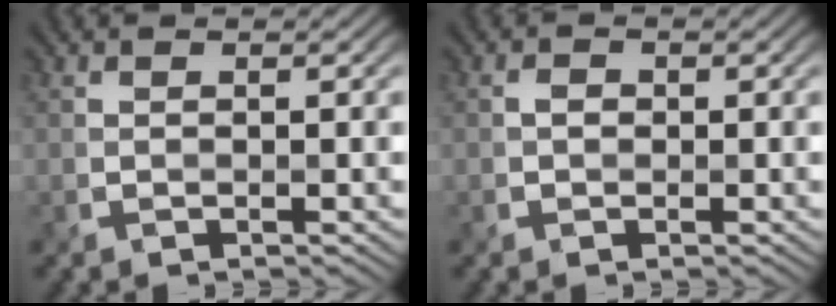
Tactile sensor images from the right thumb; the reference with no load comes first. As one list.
[{"total": 0.7, "force": [-0.2, 0.6, 0.2], "torque": [-0.005, 0.000, -0.002]}]